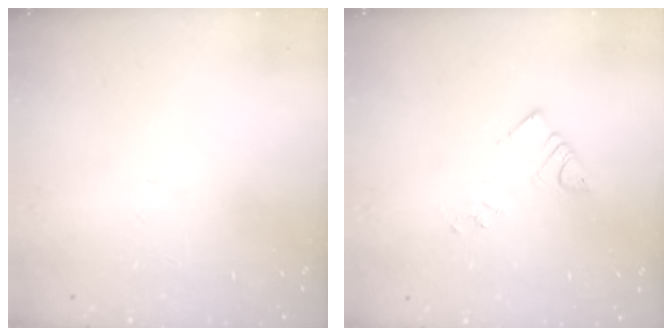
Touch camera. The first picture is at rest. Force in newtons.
{"total": 4.0, "press": 3.9, "slide": 0.5}